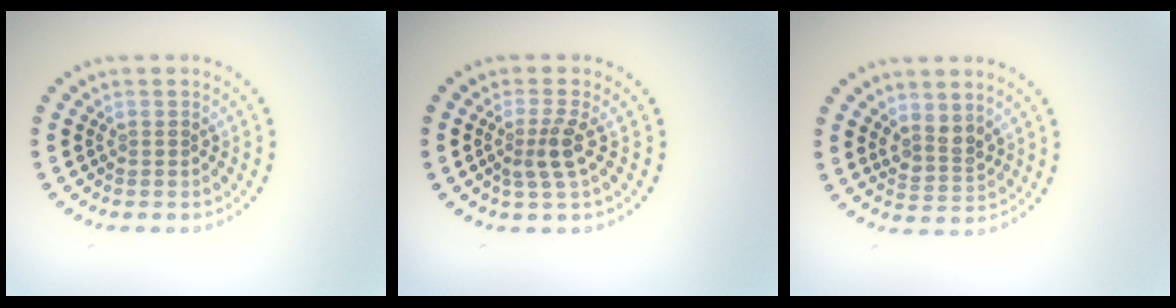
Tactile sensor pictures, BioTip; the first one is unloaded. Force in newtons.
{"total": 2.5, "press": 1.9, "slide": 1.6}
{"total": 2.3, "press": 1.9, "slide": 1.3}